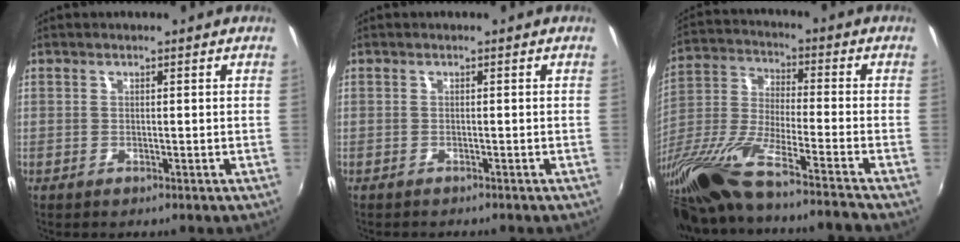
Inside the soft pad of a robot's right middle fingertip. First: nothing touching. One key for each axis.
{"total": 1.1, "fx": -1.0, "fy": 0.1, "fz": 0.2, "tx": -0.007, "ty": -0.006, "tz": -0.014}
{"total": 21.3, "fx": -17.0, "fy": -0.3, "fz": 12.8, "tx": -0.233, "ty": -0.073, "tz": -0.313}